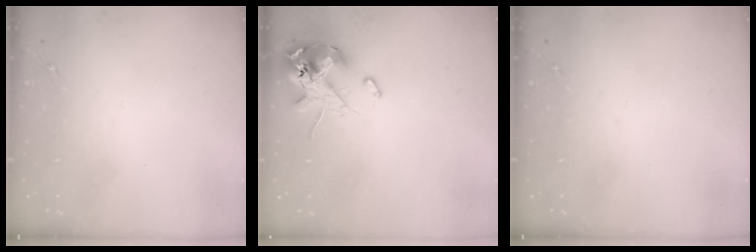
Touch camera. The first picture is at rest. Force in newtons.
{"total": 13.1, "press": 12.9, "slide": 2.2}
{"total": 0.0}